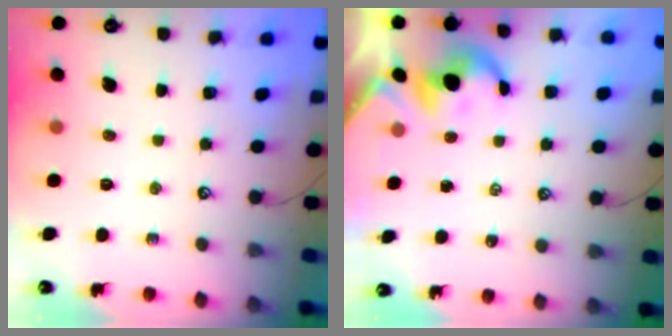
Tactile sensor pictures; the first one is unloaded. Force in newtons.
{"total": 2.2, "press": 2.2, "slide": 0.4}